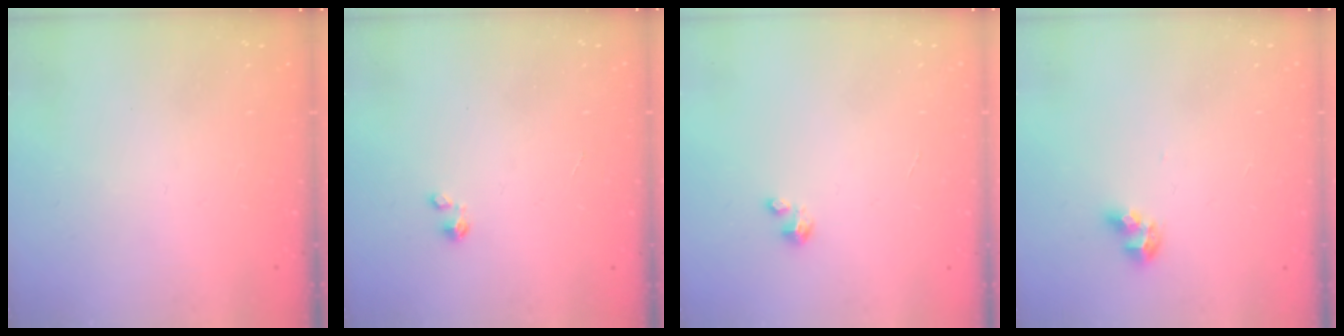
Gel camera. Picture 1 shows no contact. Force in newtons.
{"total": 0.0}
{"total": 0.6, "press": 0.6, "slide": 0.3}
{"total": 5.4, "press": 5.3, "slide": 1.1}